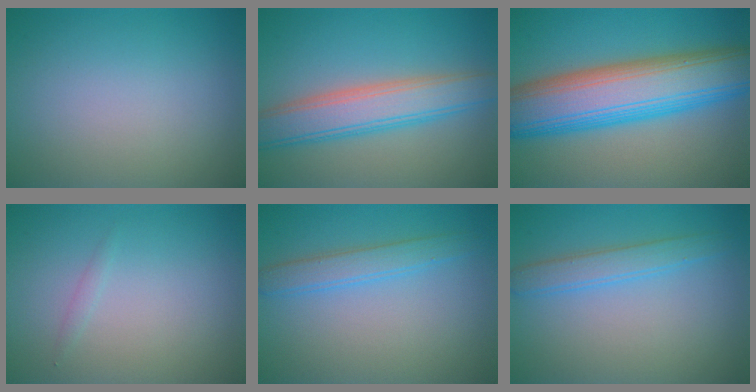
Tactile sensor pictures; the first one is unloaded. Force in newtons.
{"total": 5.9, "press": 5.8, "slide": 0.4}
{"total": 12.3, "press": 12.3, "slide": 0.2}
{"total": 0.5, "press": 0.5, "slide": 0.0}
{"total": 2.5, "press": 2.5, "slide": 0.1}
{"total": 2.5, "press": 2.5, "slide": 0.1}